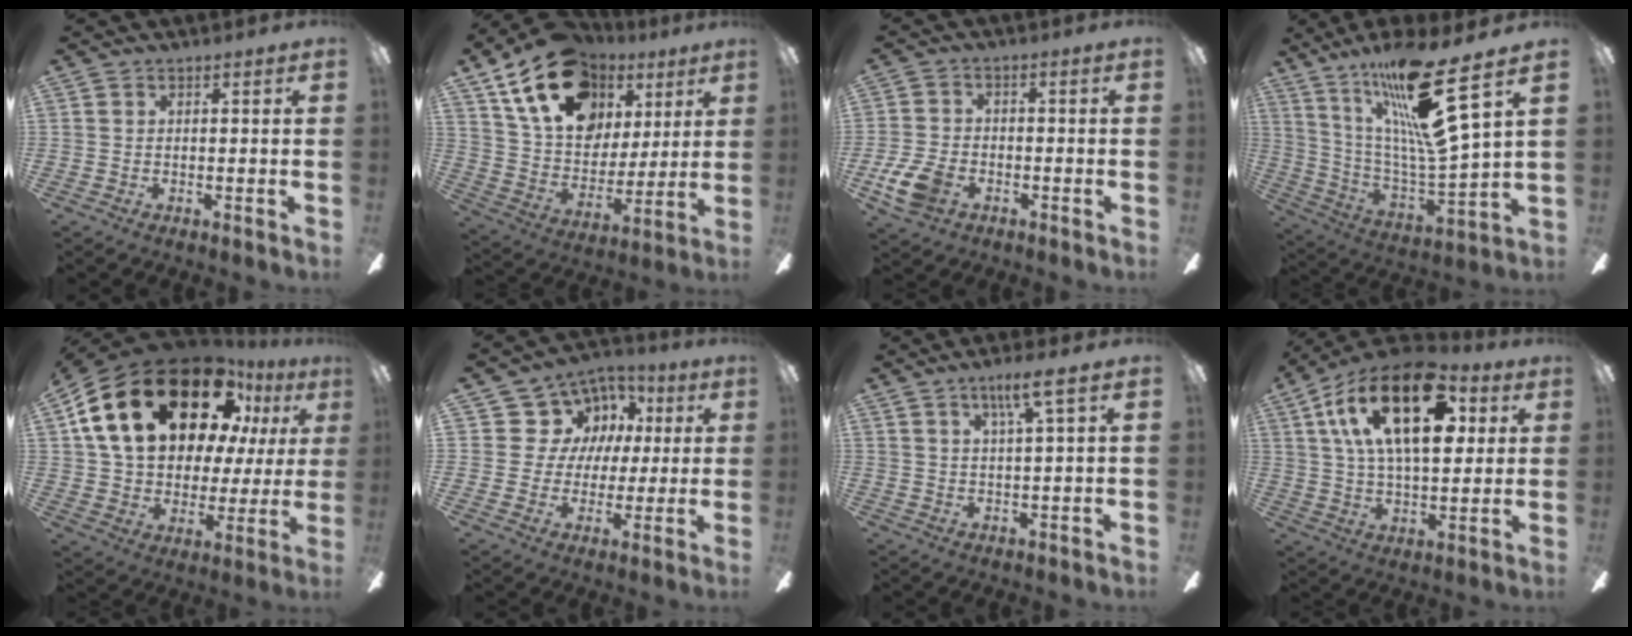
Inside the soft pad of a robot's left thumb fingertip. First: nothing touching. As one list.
[{"total": 22.2, "force": [11.5, 14.7, 11.9], "torque": [-0.207, -0.034, 0.217]}, {"total": 8.3, "force": [-3.8, 5.3, 5.2], "torque": [-0.124, 0.009, -0.072]}, {"total": 22.7, "force": [14.7, 3.2, 16.9], "torque": [-0.321, -0.086, 0.231]}, {"total": 28.8, "force": [12.9, 16.0, 20.2], "torque": [-0.384, -0.066, 0.230]}, {"total": 10.1, "force": [2.7, 9.6, 1.7], "torque": [-0.038, -0.007, 0.057]}, {"total": 6.1, "force": [3.2, 0.4, 5.2], "torque": [-0.092, -0.005, 0.047]}, {"total": 24.8, "force": [9.6, 12.2, 19.3], "torque": [-0.338, -0.017, 0.149]}]